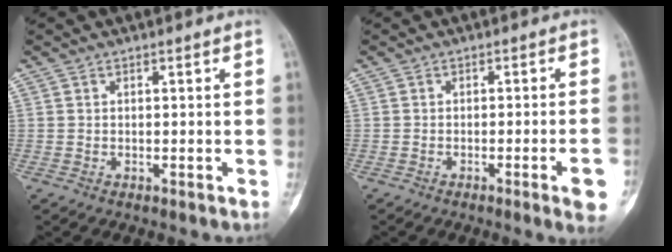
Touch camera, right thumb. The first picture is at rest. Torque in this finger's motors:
{"motor_torque": [2.15, 2.25, 0.98, -1.01, 0.03]}